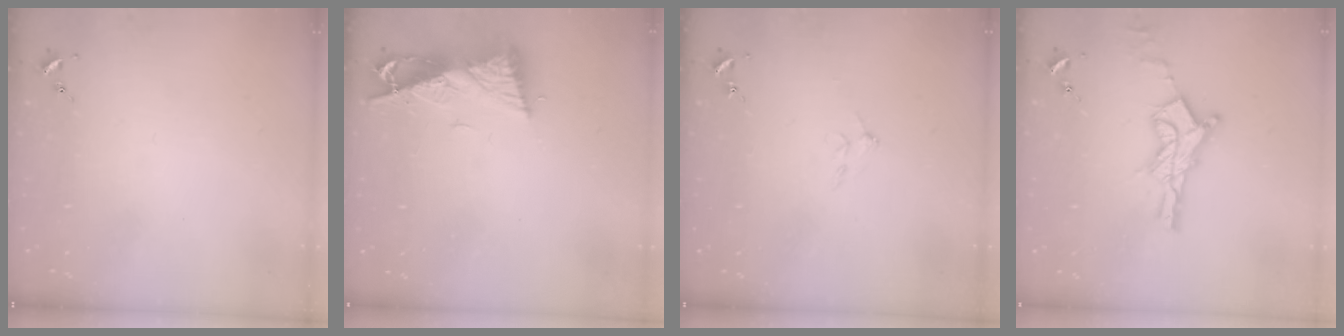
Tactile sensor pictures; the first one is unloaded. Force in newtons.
{"total": 9.7, "press": 9.7, "slide": 0.7}
{"total": 5.0, "press": 5.0, "slide": 0.9}
{"total": 14.2, "press": 14.1, "slide": 1.0}